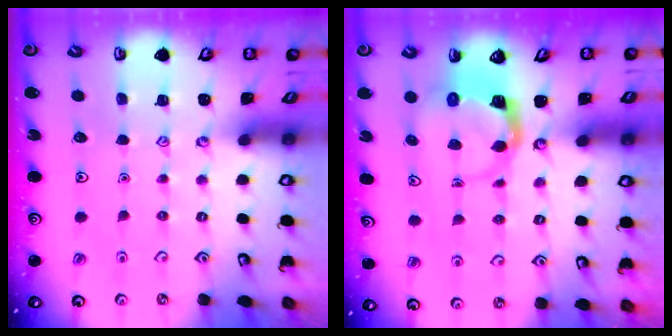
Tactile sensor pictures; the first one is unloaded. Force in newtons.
{"total": 3.8, "press": 3.7, "slide": 0.6}